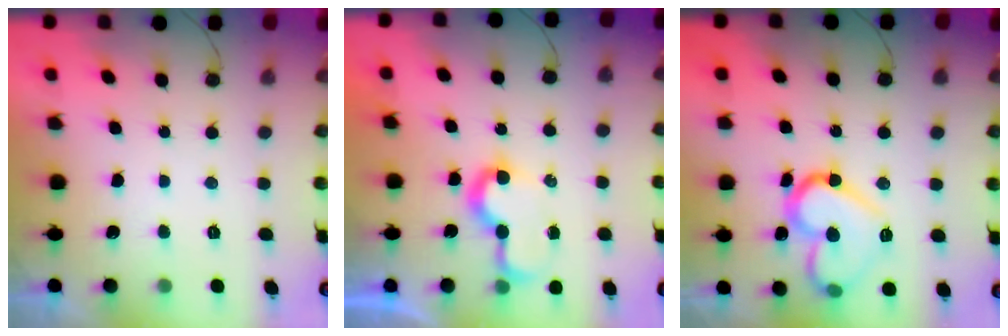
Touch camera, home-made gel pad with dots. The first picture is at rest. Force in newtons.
{"total": 7.9, "press": 7.8, "slide": 0.3}
{"total": 15.5, "press": 15.5, "slide": 1.3}